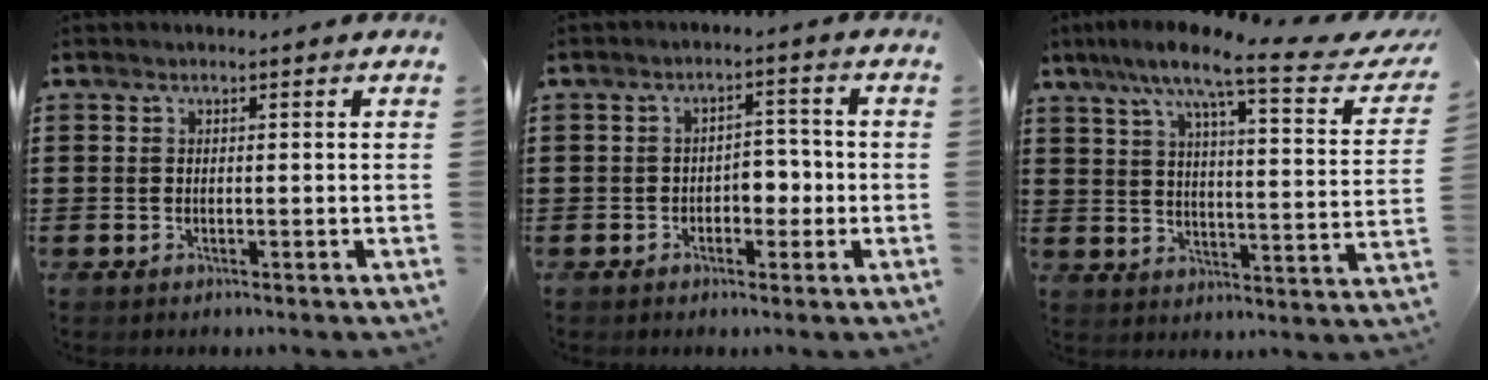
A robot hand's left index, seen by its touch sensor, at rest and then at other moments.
{"total": 3.7, "force": [-1.3, 2.4, 2.5], "torque": [-0.042, 0.004, -0.031]}
{"total": 10.5, "force": [7.7, 0.8, 7.1], "torque": [-0.142, -0.046, 0.115]}